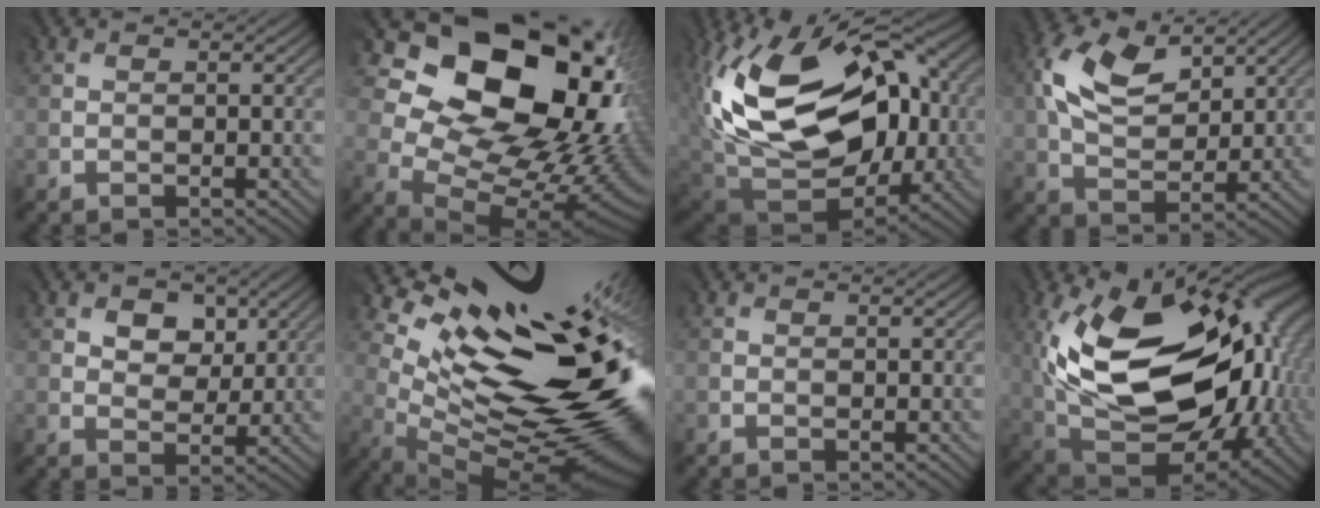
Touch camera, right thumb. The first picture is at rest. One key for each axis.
{"total": 19.1, "fx": 6.4, "fy": 13.4, "fz": 12.0, "tx": -0.168, "ty": -0.016, "tz": 0.138}
{"total": 18.9, "fx": 3.8, "fy": 12.9, "fz": 13.4, "tx": -0.260, "ty": -0.011, "tz": 0.086}
{"total": 10.5, "fx": 4.6, "fy": 6.0, "fz": 7.2, "tx": -0.177, "ty": 0.020, "tz": 0.086}
{"total": 4.8, "fx": 2.4, "fy": 3.3, "fz": 2.5, "tx": -0.034, "ty": -0.006, "tz": 0.034}
{"total": 18.0, "fx": 6.1, "fy": 7.6, "fz": 15.2, "tx": -0.223, "ty": -0.008, "tz": 0.129}
{"total": 0.0}
{"total": 20.8, "fx": 2.8, "fy": 12.1, "fz": 16.7, "tx": -0.322, "ty": -0.012, "tz": 0.066}